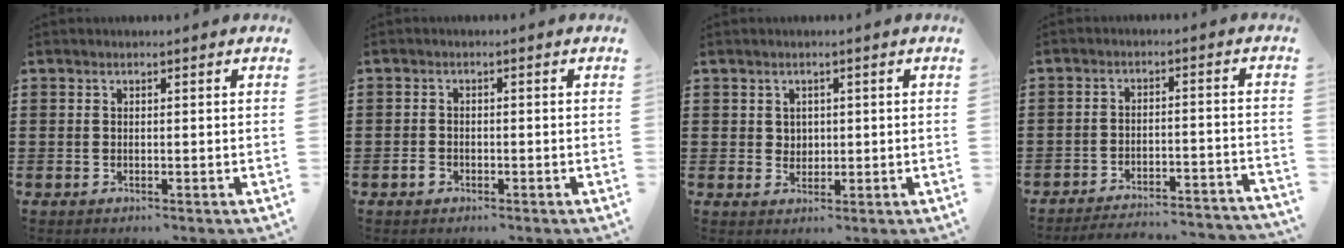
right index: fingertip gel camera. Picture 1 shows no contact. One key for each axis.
{"total": 1.5, "fx": -1.0, "fy": 0.9, "fz": 0.6, "tx": -0.013, "ty": 0.000, "tz": -0.021}
{"total": 1.9, "fx": 0.9, "fy": 1.7, "fz": 0.3, "tx": -0.011, "ty": 0.010, "tz": 0.016}
{"total": 4.3, "fx": -4.1, "fy": 0.0, "fz": 1.0, "tx": -0.022, "ty": -0.004, "tz": -0.085}